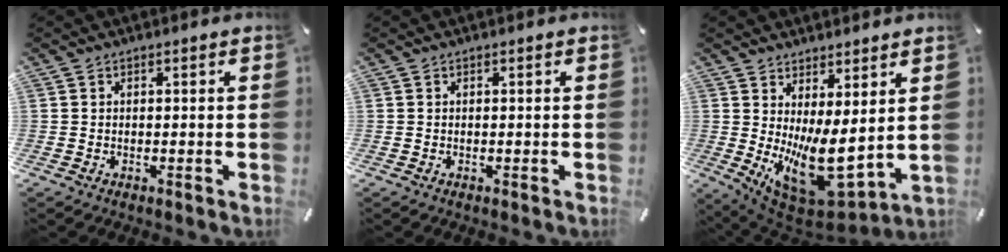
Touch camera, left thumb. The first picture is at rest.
{"total": 0.0}
{"total": 15.0, "force": [0.5, 8.3, 12.5], "torque": [-0.186, -0.052, 0.032]}